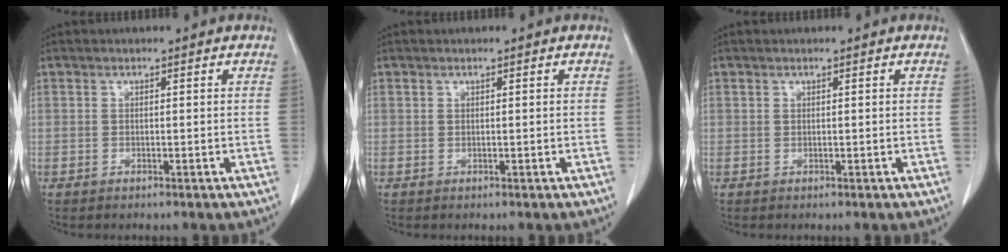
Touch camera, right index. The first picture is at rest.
{"total": 0.0}
{"total": 0.0}